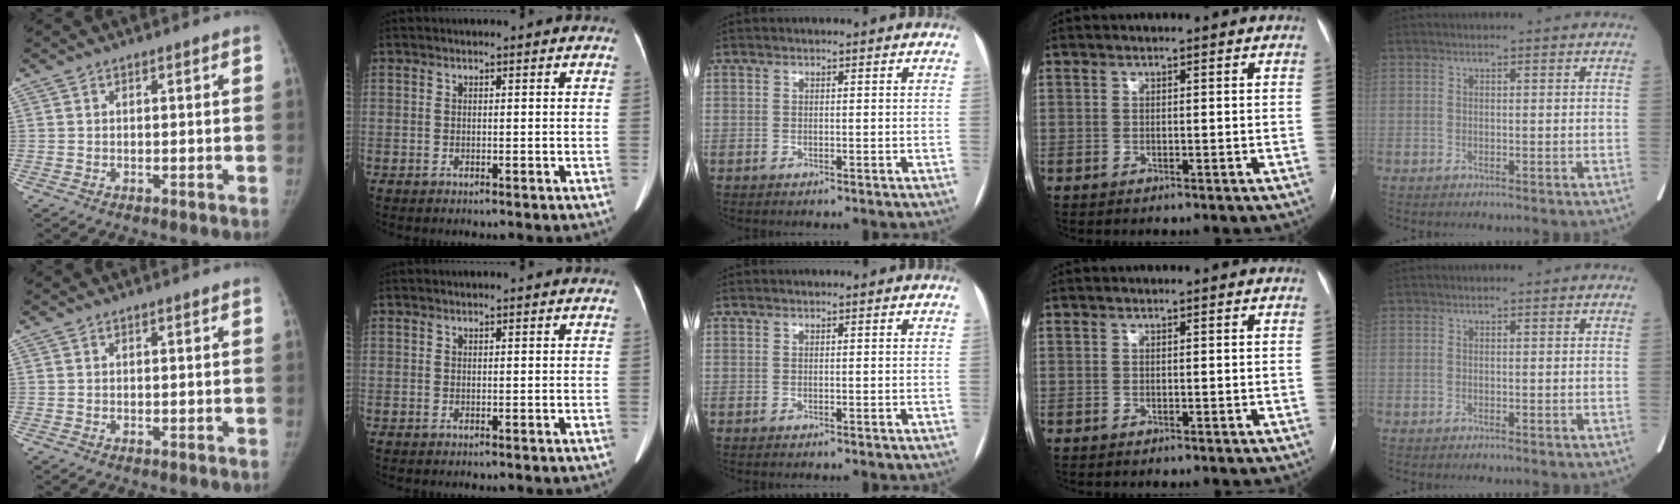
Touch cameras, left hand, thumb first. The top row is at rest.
{"index": {"total": 0.9, "force": [0.8, 0.0, 0.4], "torque": [-0.009, 0.004, 0.011]}}